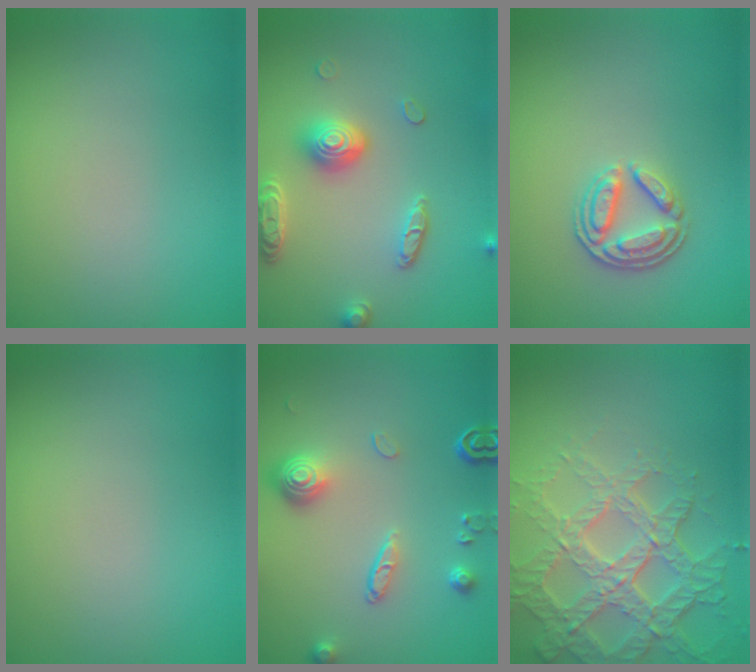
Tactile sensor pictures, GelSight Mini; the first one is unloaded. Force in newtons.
{"total": 4.6, "press": 3.7, "slide": 2.8}
{"total": 2.9, "press": 2.5, "slide": 1.6}
{"total": 0.0}
{"total": 4.2, "press": 3.2, "slide": 2.7}
{"total": 7.4, "press": 5.2, "slide": 5.2}